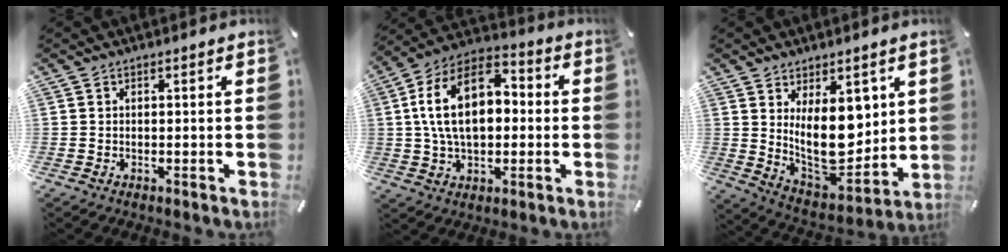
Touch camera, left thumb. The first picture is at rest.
{"total": 16.5, "force": [1.4, 10.9, 12.3], "torque": [-0.241, 0.010, 0.019]}
{"total": 14.6, "force": [4.6, 8.3, 11.1], "torque": [-0.179, -0.053, 0.085]}